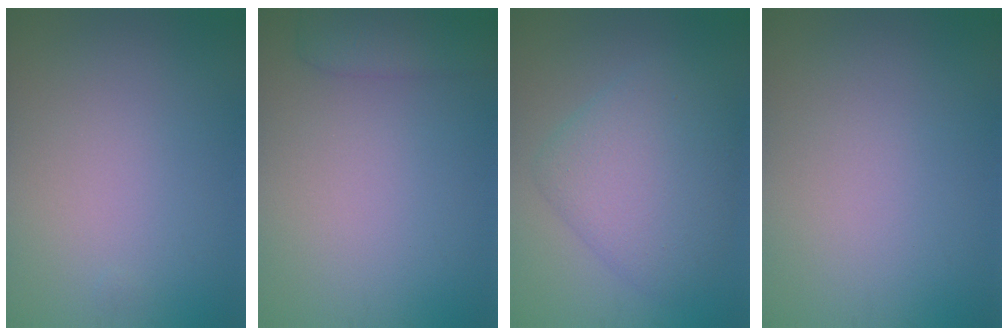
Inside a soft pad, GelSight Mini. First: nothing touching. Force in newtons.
{"total": 2.8, "press": 2.8, "slide": 0.1}
{"total": 6.0, "press": 6.0, "slide": 0.1}
{"total": 0.0}